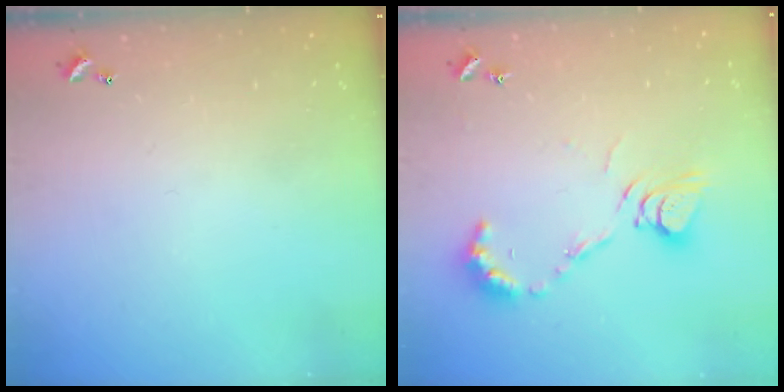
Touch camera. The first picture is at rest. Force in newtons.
{"total": 9.3, "press": 9.3, "slide": 0.3}